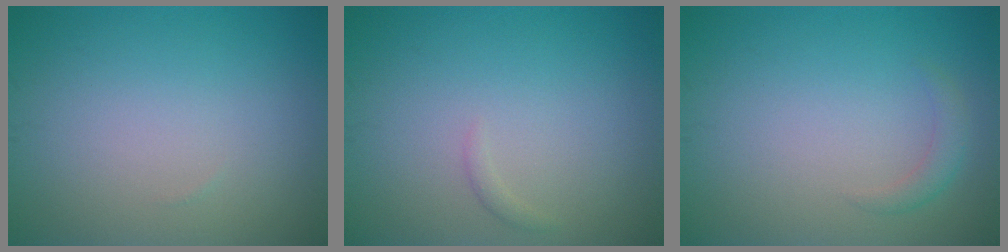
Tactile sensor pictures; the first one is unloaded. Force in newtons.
{"total": 0.6, "press": 0.6, "slide": 0.1}
{"total": 1.3, "press": 1.3, "slide": 0.1}